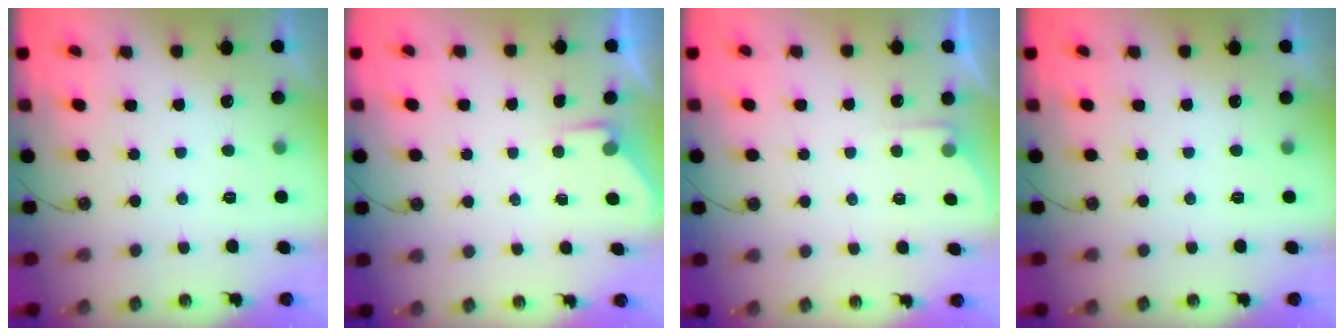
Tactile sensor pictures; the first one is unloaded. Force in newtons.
{"total": 3.4, "press": 3.3, "slide": 0.5}
{"total": 3.1, "press": 3.1, "slide": 0.5}
{"total": 0.0}